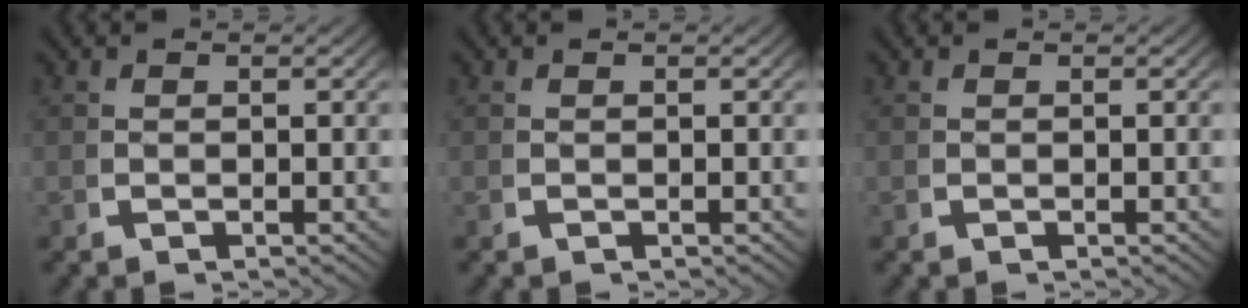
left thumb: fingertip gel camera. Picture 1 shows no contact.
{"total": 0.0}
{"total": 0.0}